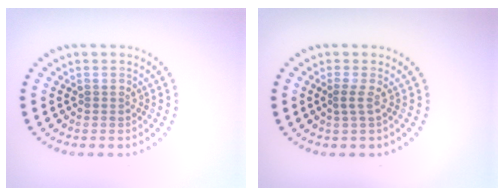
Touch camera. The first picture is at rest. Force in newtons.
{"total": 1.0, "press": 0.8, "slide": 0.6}